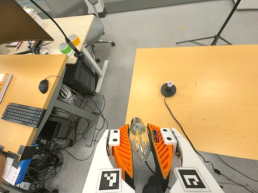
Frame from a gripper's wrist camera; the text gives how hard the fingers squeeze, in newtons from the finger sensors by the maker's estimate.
{"total": 20.4, "left": 21.8, "right": 19.1}